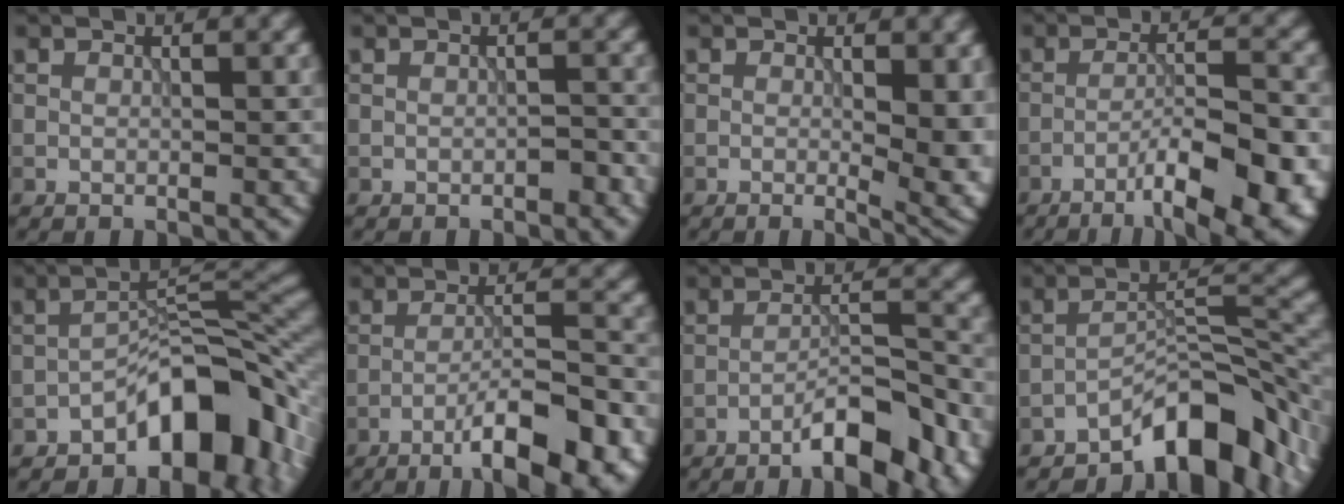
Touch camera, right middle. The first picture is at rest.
{"total": 1.0, "force": [-0.6, 0.4, 0.7], "torque": [-0.010, 0.002, -0.008]}
{"total": 6.0, "force": [-0.2, 2.3, 5.5], "torque": [-0.066, -0.011, 0.001]}
{"total": 10.0, "force": [-5.6, 2.3, 7.9], "torque": [-0.122, 0.006, -0.075]}
{"total": 9.2, "force": [-5.0, 3.9, 6.6], "torque": [-0.071, 0.025, -0.086]}
{"total": 8.7, "force": [-5.1, 1.6, 6.8], "torque": [-0.102, 0.012, -0.074]}
{"total": 7.1, "force": [-4.5, 1.7, 5.2], "torque": [-0.077, 0.011, -0.067]}
{"total": 8.2, "force": [-5.7, 2.5, 5.3], "torque": [-0.066, 0.015, -0.097]}